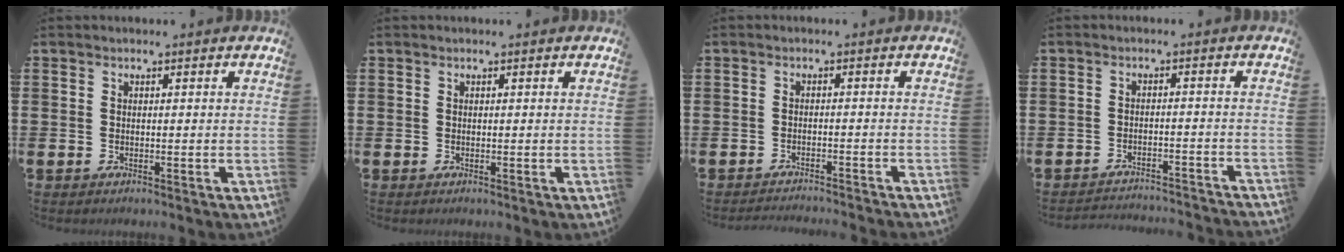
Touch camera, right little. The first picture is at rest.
{"total": 0.0}
{"total": 1.4, "force": [-1.4, -0.2, 0.0], "torque": [-0.001, 0.004, -0.029]}
{"total": 2.4, "force": [-2.4, -0.1, -0.1], "torque": [-0.003, 0.004, -0.052]}